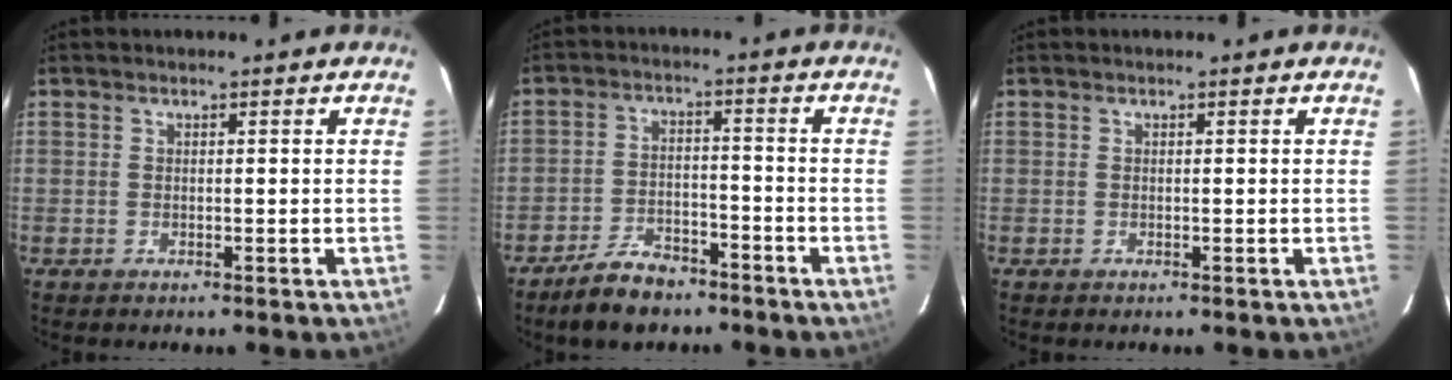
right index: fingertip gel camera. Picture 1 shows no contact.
{"total": 8.5, "force": [-6.6, 3.9, 3.7], "torque": [-0.094, 0.013, -0.105]}
{"total": 0.0}